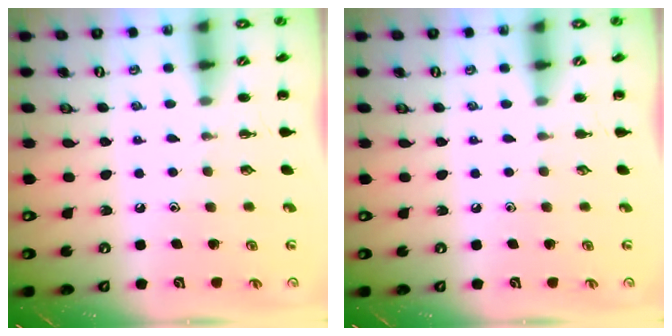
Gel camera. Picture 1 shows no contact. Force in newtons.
{"total": 0.0}